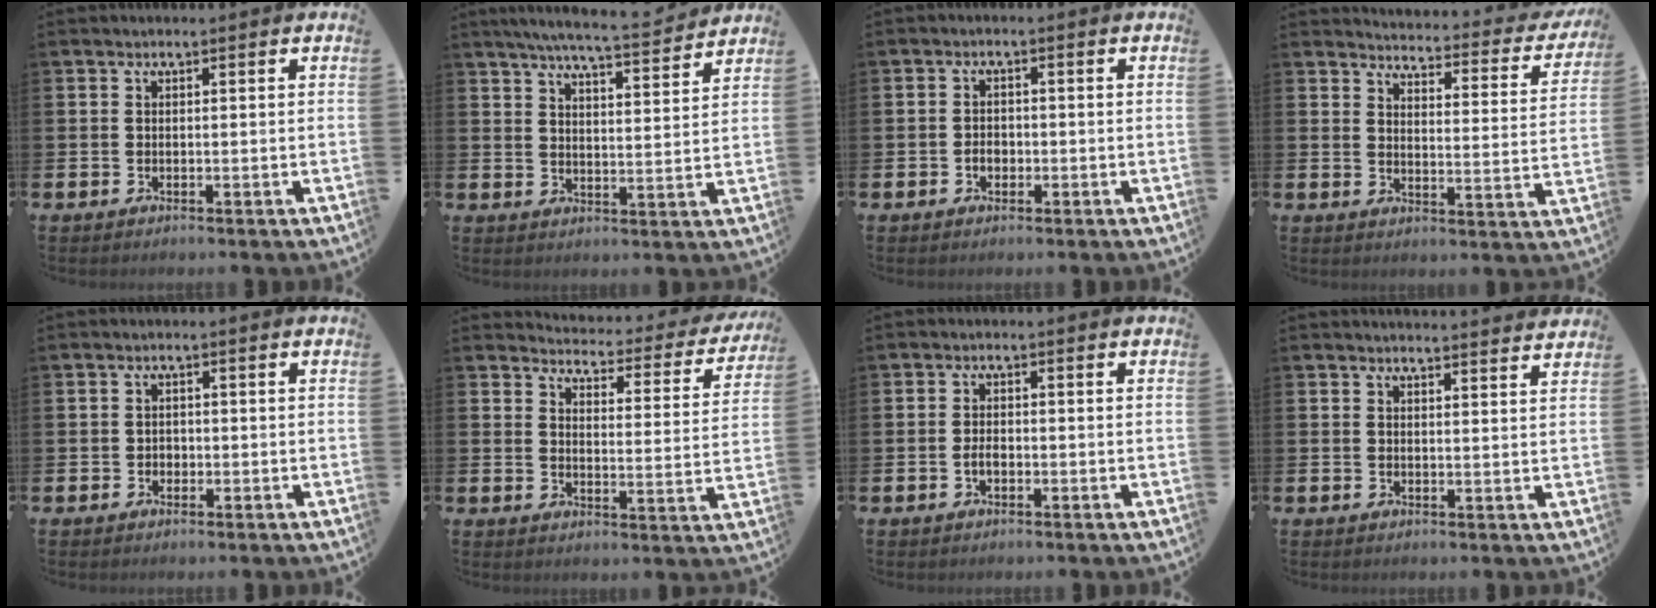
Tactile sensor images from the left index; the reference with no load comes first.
{"total": 6.7, "force": [6.4, -0.1, 2.2], "torque": [-0.049, -0.040, 0.108]}
{"total": 1.8, "force": [-0.6, 1.4, 1.0], "torque": [-0.007, 0.001, -0.017]}
{"total": 3.1, "force": [3.0, 0.6, 0.6], "torque": [-0.024, -0.036, 0.042]}
{"total": 1.2, "force": [-0.3, 1.1, 0.3], "torque": [0.005, 0.001, -0.011]}
{"total": 3.4, "force": [3.2, 0.9, 0.8], "torque": [-0.028, -0.034, 0.046]}
{"total": 1.6, "force": [-0.5, 0.9, 1.2], "torque": [-0.017, 0.001, -0.011]}
{"total": 2.8, "force": [2.8, -0.2, -0.2], "torque": [0.009, -0.024, 0.048]}